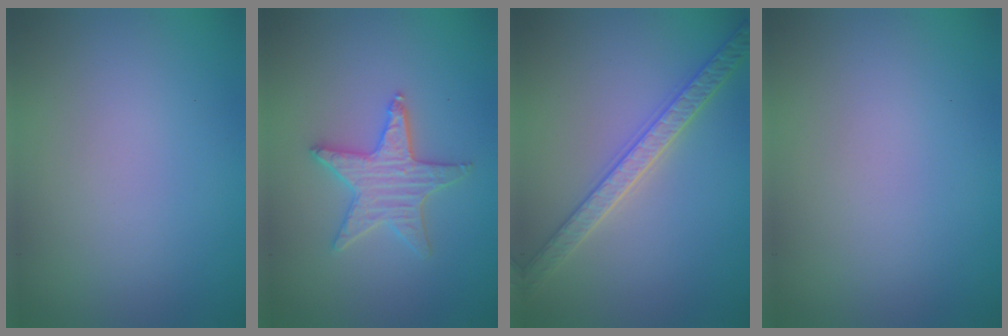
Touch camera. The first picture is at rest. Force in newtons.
{"total": 3.5, "press": 3.3, "slide": 1.0}
{"total": 3.4, "press": 3.4, "slide": 0.6}
{"total": 0.0}